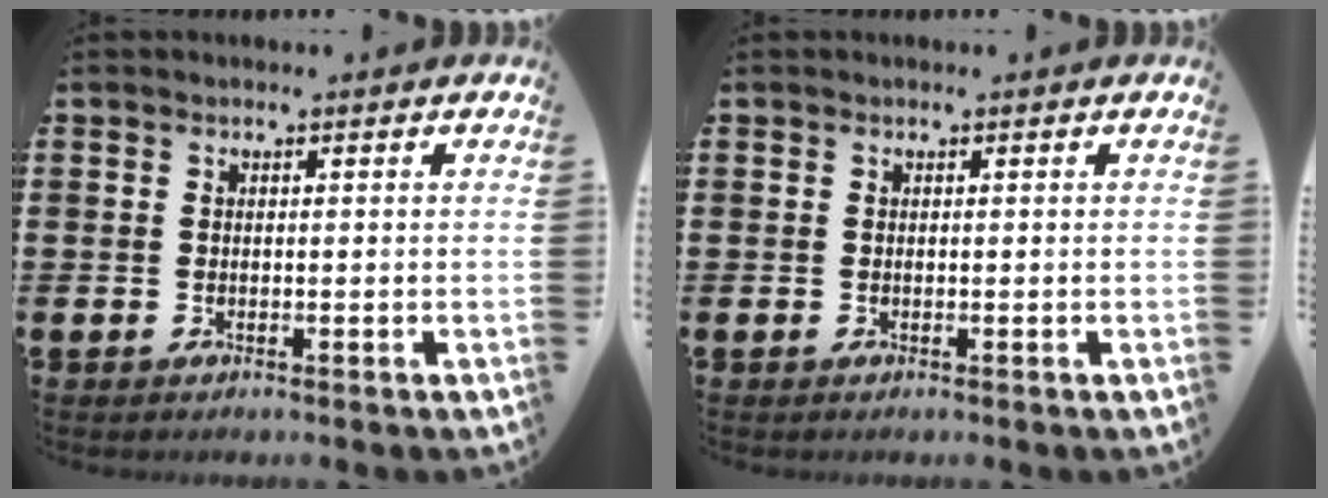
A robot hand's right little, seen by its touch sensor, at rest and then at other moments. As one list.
[{"total": 0.0}]